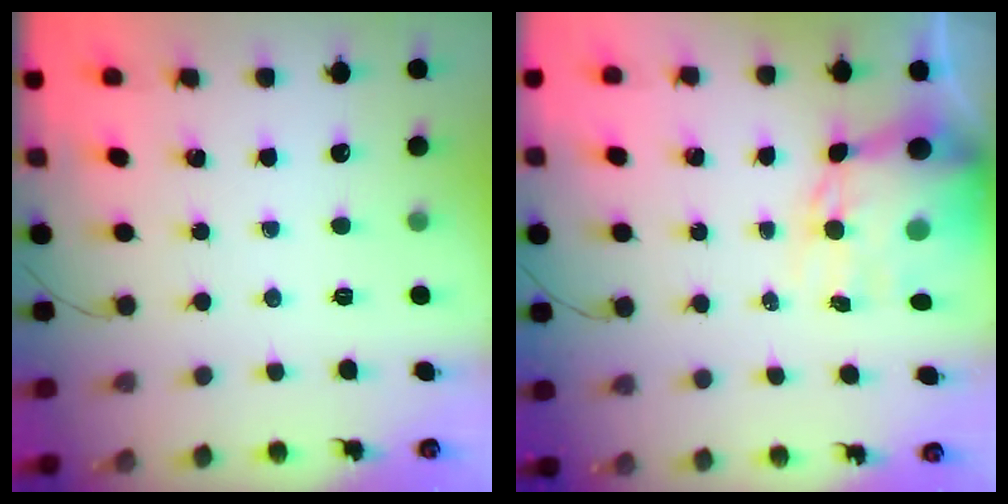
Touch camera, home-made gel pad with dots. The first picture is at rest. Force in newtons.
{"total": 11.8, "press": 11.4, "slide": 3.0}